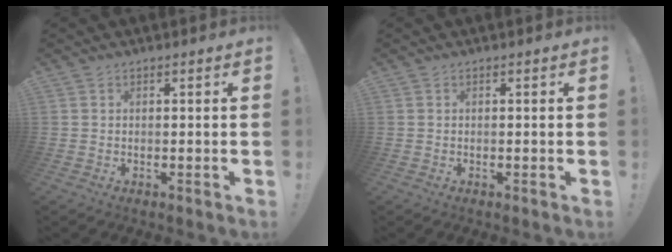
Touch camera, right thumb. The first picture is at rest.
{"total": 0.0}